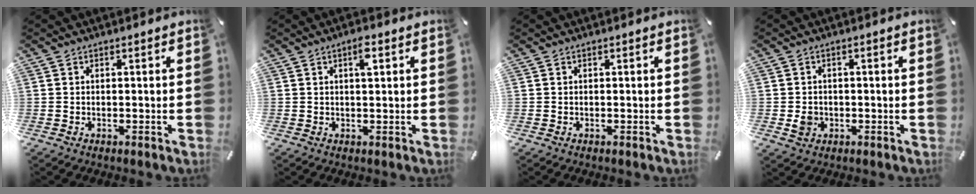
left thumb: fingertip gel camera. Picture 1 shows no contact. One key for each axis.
{"total": 2.9, "fx": 1.1, "fy": 0.9, "fz": 2.5, "tx": -0.045, "ty": 0.004, "tz": 0.015}
{"total": 0.0}
{"total": 3.4, "fx": -0.6, "fy": 3.0, "fz": 1.4, "tx": -0.023, "ty": -0.001, "tz": -0.013}